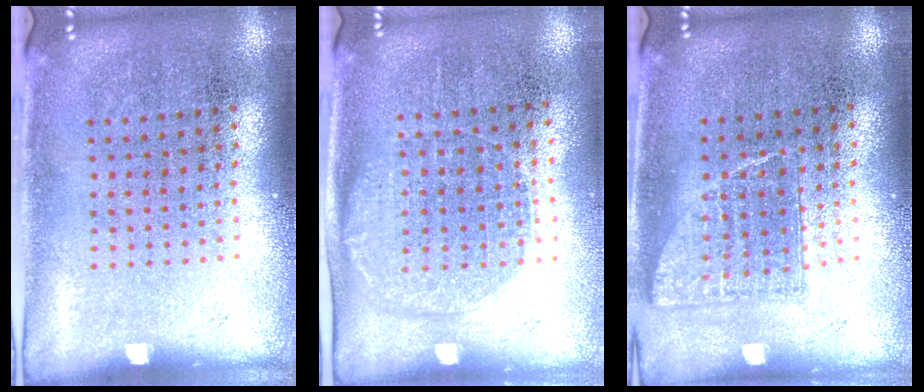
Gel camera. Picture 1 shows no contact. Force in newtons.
{"total": 1.3, "press": 1.1, "slide": 0.6}
{"total": 0.7, "press": 0.6, "slide": 0.3}